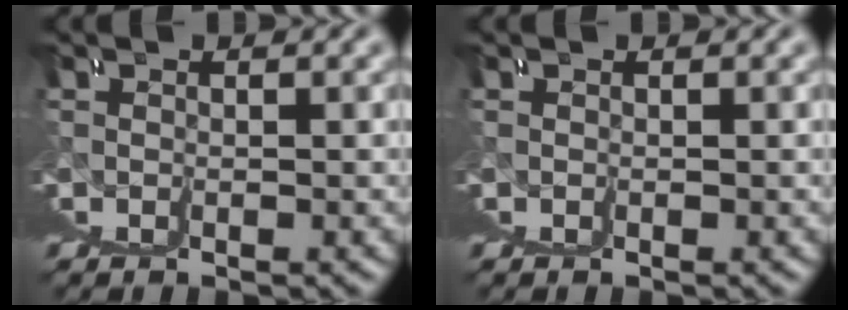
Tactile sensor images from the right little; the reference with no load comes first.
{"total": 0.0}